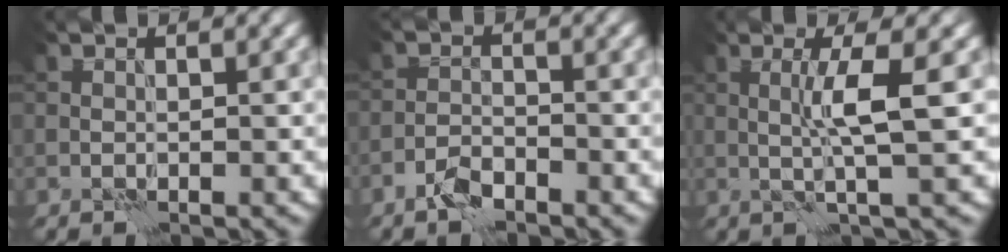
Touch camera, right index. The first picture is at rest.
{"total": 2.2, "force": [-1.7, 0.7, 1.1], "torque": [-0.021, 0.005, -0.039]}
{"total": 3.7, "force": [0.4, 0.1, 3.7], "torque": [-0.071, 0.004, 0.006]}